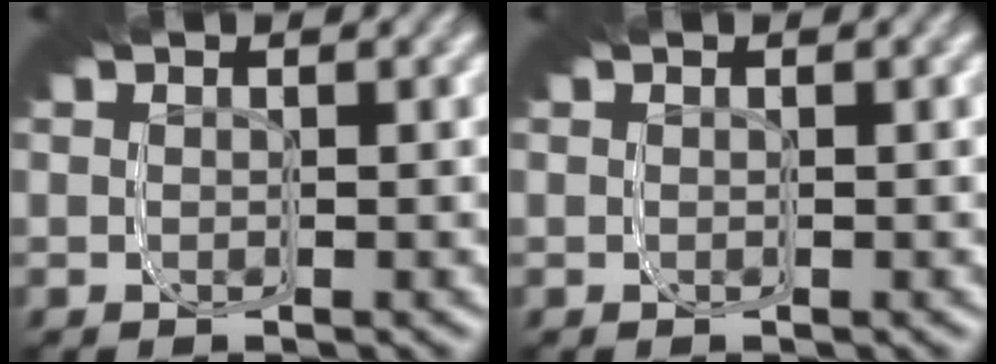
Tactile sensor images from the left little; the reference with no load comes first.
{"total": 0.0}